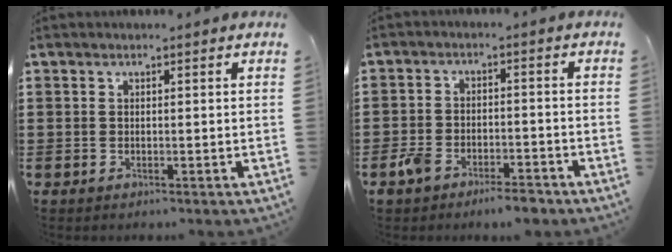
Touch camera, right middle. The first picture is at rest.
{"total": 5.0, "force": [-4.2, 1.5, 2.1], "torque": [-0.053, 0.005, -0.086]}